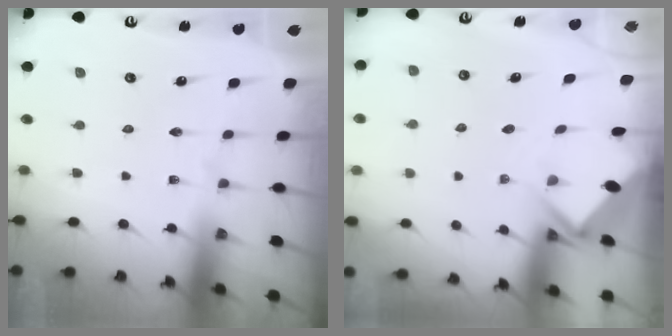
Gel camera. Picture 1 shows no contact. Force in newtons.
{"total": 2.8, "press": 2.8, "slide": 0.2}